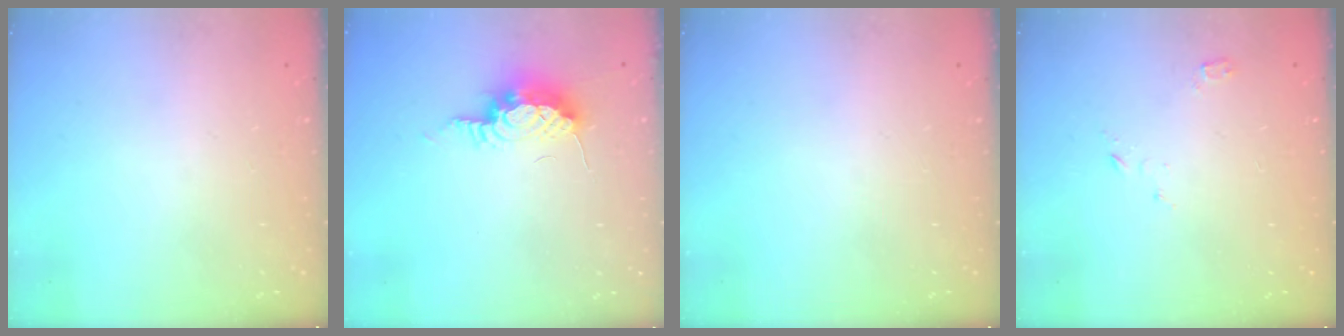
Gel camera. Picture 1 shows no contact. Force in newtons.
{"total": 10.0, "press": 9.6, "slide": 3.1}
{"total": 0.0}
{"total": 3.2, "press": 3.2, "slide": 0.3}